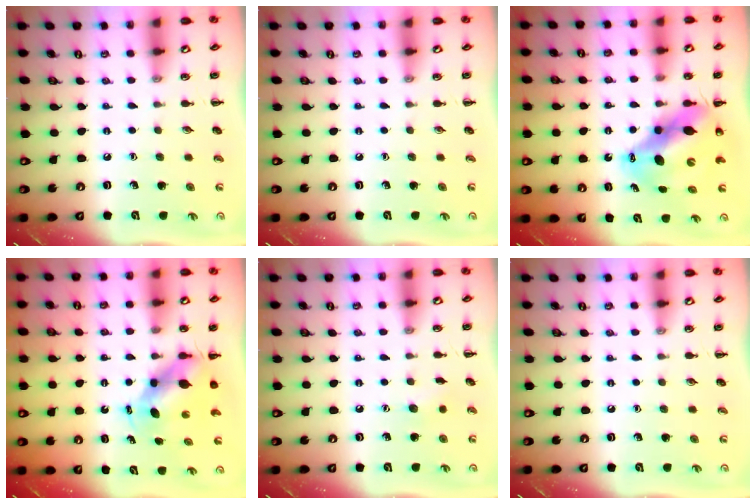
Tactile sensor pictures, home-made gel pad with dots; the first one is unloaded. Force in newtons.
{"total": 0.0}
{"total": 13.3, "press": 12.9, "slide": 3.1}
{"total": 5.5, "press": 5.3, "slide": 1.6}
{"total": 4.9, "press": 4.7, "slide": 1.2}
{"total": 0.0}